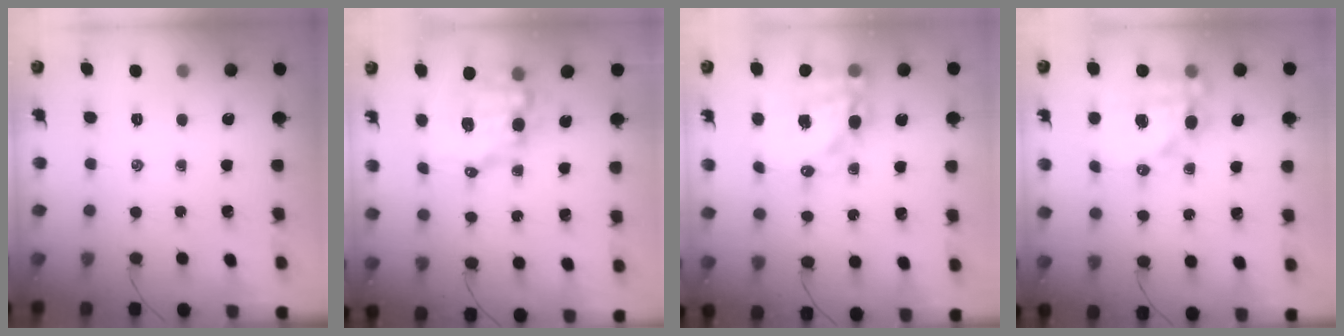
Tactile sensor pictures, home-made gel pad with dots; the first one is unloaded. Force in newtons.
{"total": 10.6, "press": 10.3, "slide": 2.4}
{"total": 17.7, "press": 17.2, "slide": 4.0}
{"total": 16.3, "press": 15.9, "slide": 3.7}